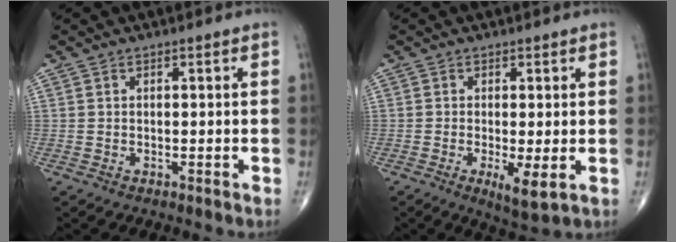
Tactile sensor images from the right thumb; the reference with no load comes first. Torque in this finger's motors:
{"motor_torque": [0.15, 0.66, -0.07, -0.12, 0.02]}